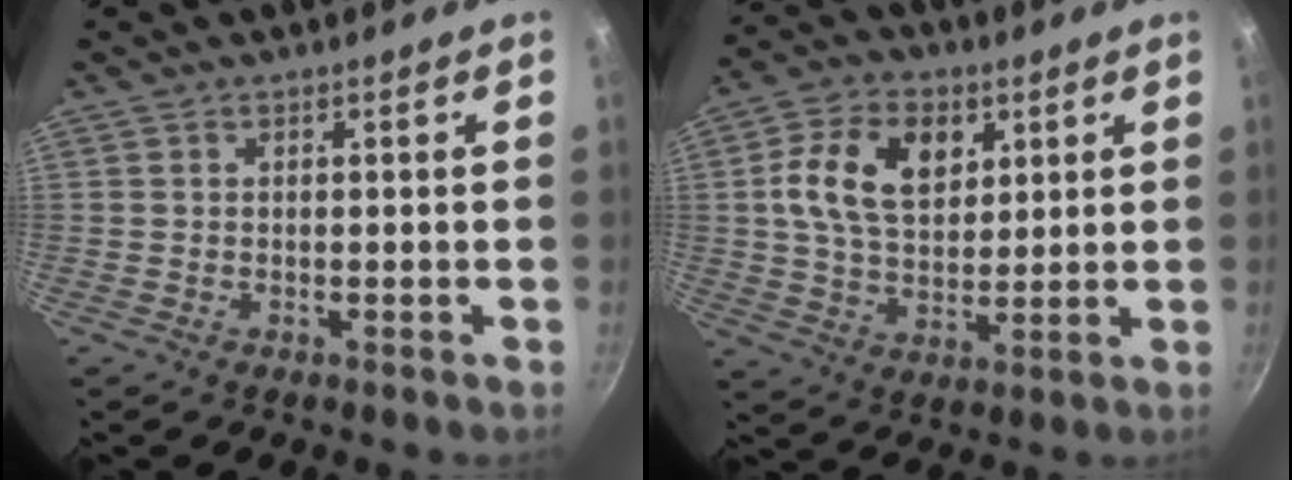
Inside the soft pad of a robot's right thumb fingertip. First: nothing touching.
{"total": 13.5, "force": [3.9, 9.1, 9.1], "torque": [-0.143, -0.004, 0.063]}